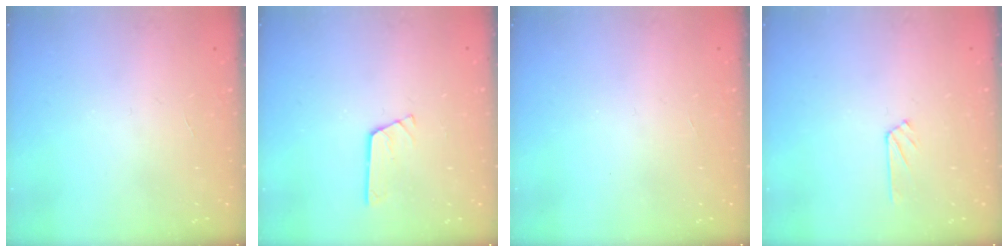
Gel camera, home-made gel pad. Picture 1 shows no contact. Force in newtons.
{"total": 2.6, "press": 2.6, "slide": 0.3}
{"total": 0.0}
{"total": 4.0, "press": 4.0, "slide": 0.5}